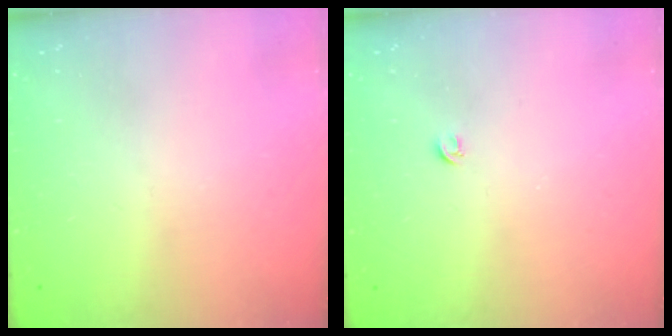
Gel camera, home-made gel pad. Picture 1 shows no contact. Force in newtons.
{"total": 3.4, "press": 3.3, "slide": 0.6}